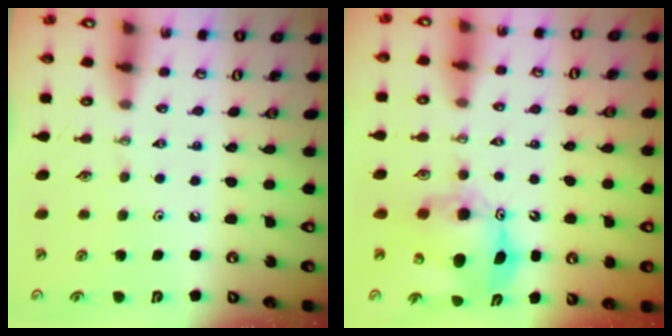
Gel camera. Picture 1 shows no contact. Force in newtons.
{"total": 10.8, "press": 10.8, "slide": 0.9}